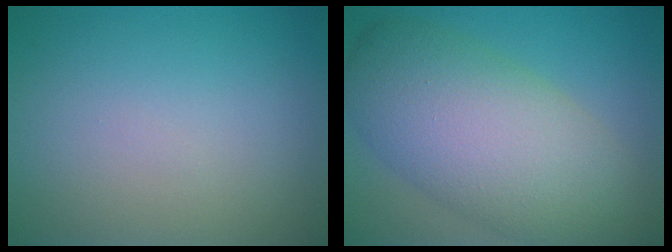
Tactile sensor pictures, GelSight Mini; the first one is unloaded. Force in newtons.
{"total": 10.5, "press": 10.4, "slide": 0.7}